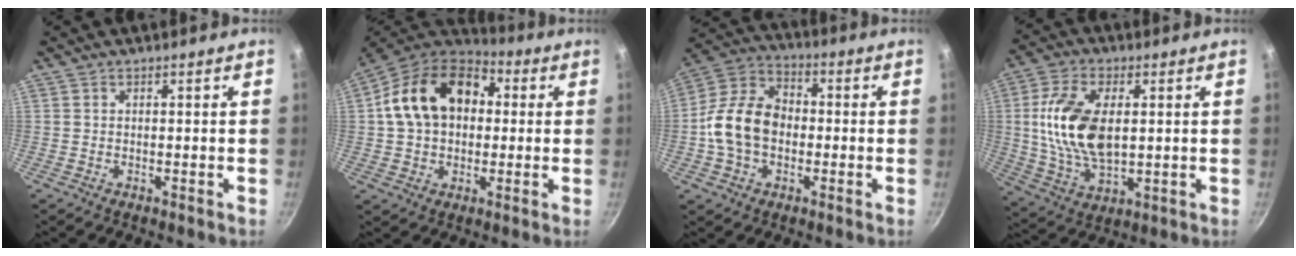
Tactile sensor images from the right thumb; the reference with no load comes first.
{"total": 18.5, "force": [2.9, 13.5, 12.3], "torque": [-0.189, 0.036, 0.034]}
{"total": 13.6, "force": [-1.6, 9.9, 9.2], "torque": [-0.140, 0.035, -0.048]}
{"total": 15.6, "force": [1.9, 8.7, 12.8], "torque": [-0.234, -0.004, 0.039]}